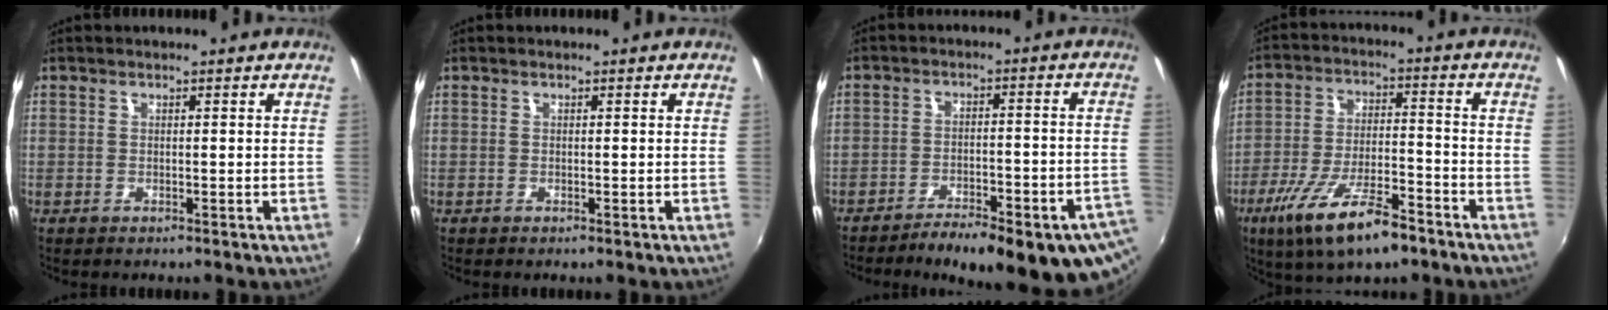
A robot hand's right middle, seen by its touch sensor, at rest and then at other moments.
{"total": 0.0}
{"total": 19.2, "force": [-13.4, 4.4, 13.0], "torque": [-0.198, -0.040, -0.171]}
{"total": 14.9, "force": [-9.5, 4.1, 10.8], "torque": [-0.218, -0.032, -0.165]}